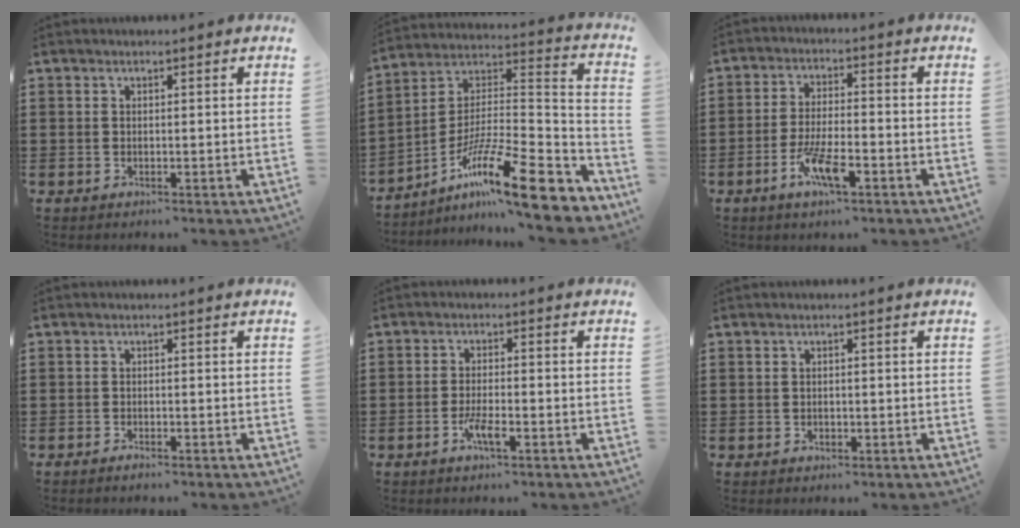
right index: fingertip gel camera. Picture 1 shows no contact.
{"total": 16.7, "force": [-10.6, 2.6, 12.6], "torque": [-0.212, 0.010, -0.186]}
{"total": 7.0, "force": [-3.5, 1.9, 5.7], "torque": [-0.124, -0.006, -0.065]}
{"total": 0.8, "force": [-0.8, 0.0, 0.3], "torque": [-0.009, -0.004, -0.013]}
{"total": 3.5, "force": [-1.7, 0.7, 2.9], "torque": [-0.071, -0.006, -0.037]}
{"total": 0.7, "force": [-0.2, 0.6, 0.3], "torque": [-0.008, 0.003, -0.005]}